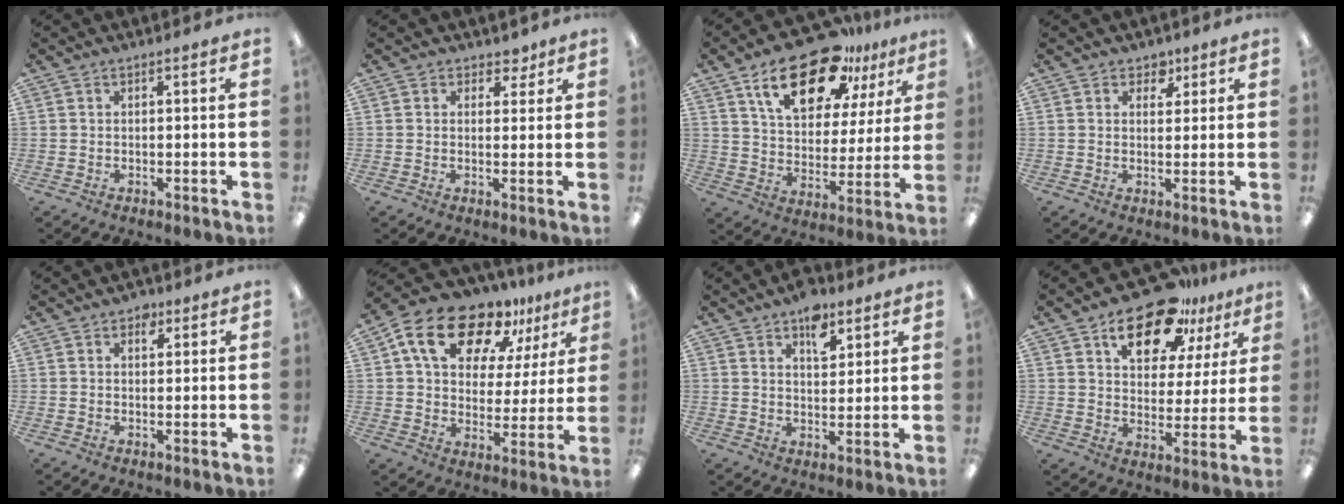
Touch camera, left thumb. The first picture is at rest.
{"total": 3.1, "force": [2.0, 2.3, 0.5], "torque": [0.011, -0.009, 0.033]}
{"total": 20.9, "force": [13.3, 10.2, 12.5], "torque": [-0.199, -0.060, 0.226]}
{"total": 3.6, "force": [2.4, 2.5, 1.1], "torque": [0.003, -0.011, 0.036]}
{"total": 2.6, "force": [1.4, 1.7, 1.5], "torque": [0.002, -0.008, 0.016]}
{"total": 18.3, "force": [12.0, 9.9, 9.5], "torque": [-0.170, -0.064, 0.213]}
{"total": 6.4, "force": [4.0, 3.5, 3.6], "torque": [-0.032, -0.018, 0.064]}
{"total": 17.5, "force": [11.7, 8.6, 9.8], "torque": [-0.150, -0.058, 0.201]}